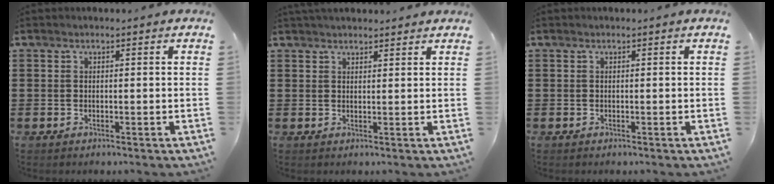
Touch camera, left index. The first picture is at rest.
{"total": 1.9, "force": [1.8, 0.4, 0.2], "torque": [-0.008, 0.001, 0.037]}
{"total": 0.0}